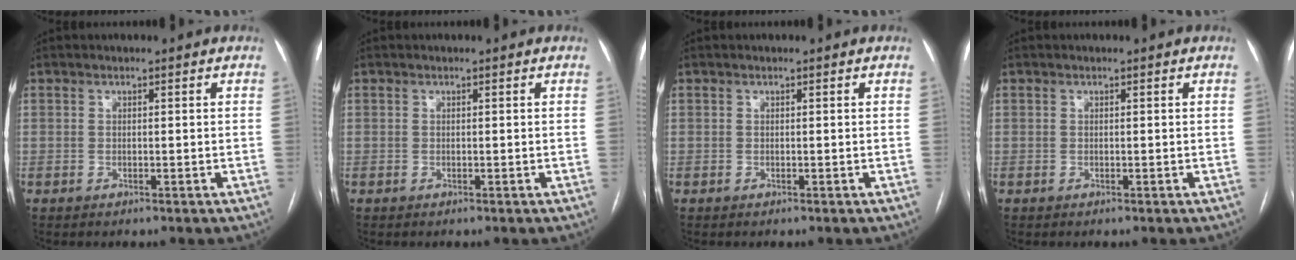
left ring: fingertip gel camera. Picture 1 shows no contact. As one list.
[{"total": 0.0}, {"total": 0.0}, {"total": 0.0}]